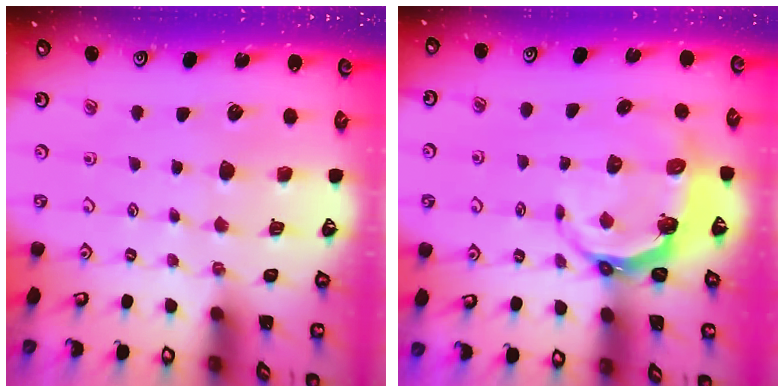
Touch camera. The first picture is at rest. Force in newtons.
{"total": 5.2, "press": 3.8, "slide": 3.5}